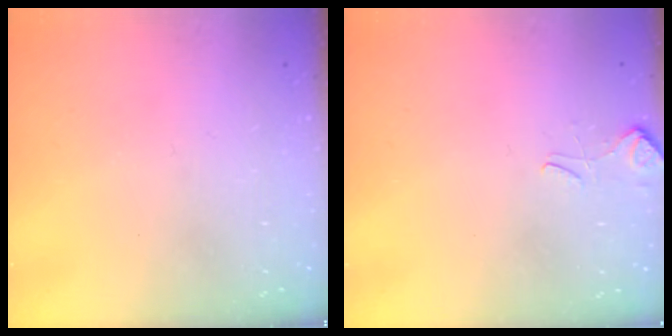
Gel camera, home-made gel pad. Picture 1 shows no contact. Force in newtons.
{"total": 3.4, "press": 3.3, "slide": 0.6}